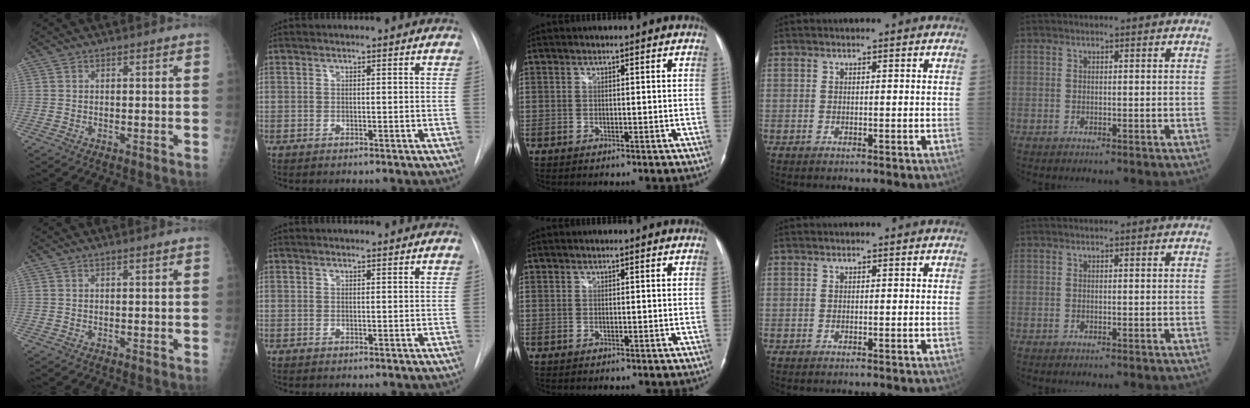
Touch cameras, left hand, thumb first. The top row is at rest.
{"thumb": {"total": 0.6, "force": [0.3, 0.0, 0.5], "torque": [-0.010, 0.001, 0.005]}, "index": {"total": 1.6, "force": [1.5, 0.2, 0.1], "torque": [-0.009, 0.007, 0.018]}}